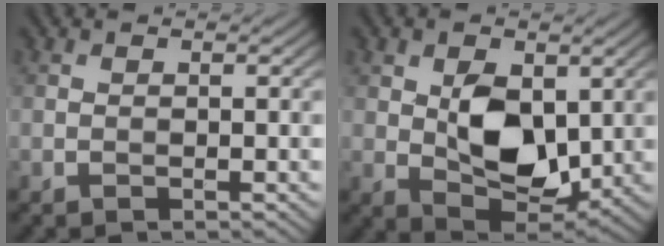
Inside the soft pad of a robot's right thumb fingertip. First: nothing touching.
{"total": 8.6, "force": [1.1, 5.5, 6.5], "torque": [-0.122, -0.011, 0.024]}